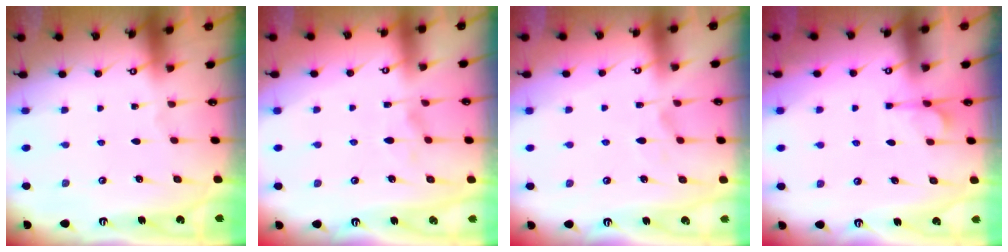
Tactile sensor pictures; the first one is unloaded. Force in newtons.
{"total": 1.2, "press": 1.0, "slide": 0.7}
{"total": 1.4, "press": 0.8, "slide": 1.1}
{"total": 1.7, "press": 1.1, "slide": 1.2}